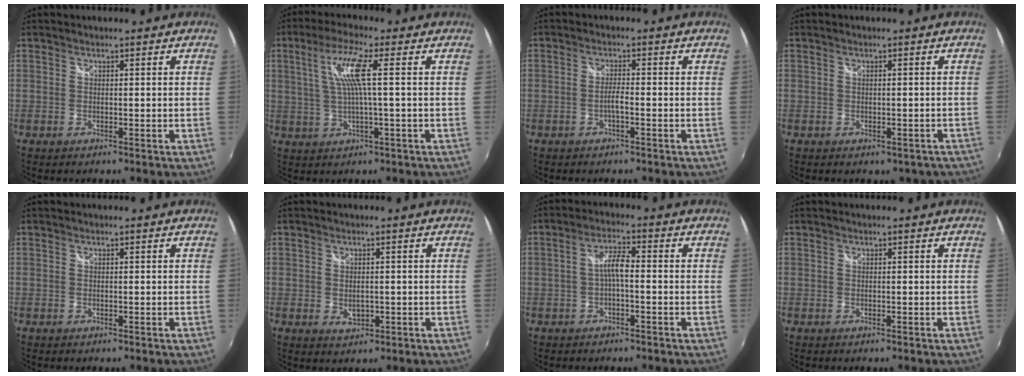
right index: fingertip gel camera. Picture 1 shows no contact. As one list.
[{"total": 7.7, "force": [1.7, -0.2, 7.5], "torque": [-0.144, 0.003, 0.037]}, {"total": 1.8, "force": [-0.9, 0.1, 1.6], "torque": [-0.030, 0.001, -0.018]}, {"total": 3.9, "force": [-2.9, 2.0, 1.6], "torque": [-0.028, -0.005, -0.024]}, {"total": 0.0}, {"total": 2.9, "force": [-0.4, 2.0, 2.0], "torque": [-0.034, -0.004, -0.004]}, {"total": 3.5, "force": [-0.9, 0.7, 3.4], "torque": [-0.067, 0.010, -0.017]}, {"total": 0.0}]